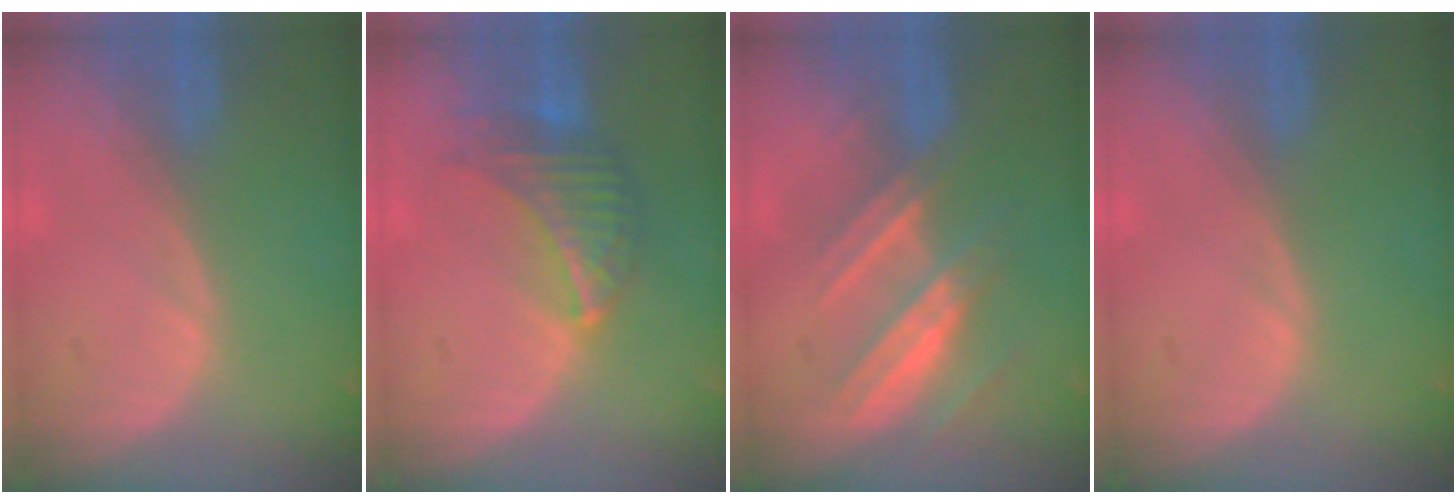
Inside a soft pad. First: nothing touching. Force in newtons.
{"total": 6.8, "press": 6.7, "slide": 1.5}
{"total": 7.4, "press": 6.8, "slide": 2.8}
{"total": 0.0}